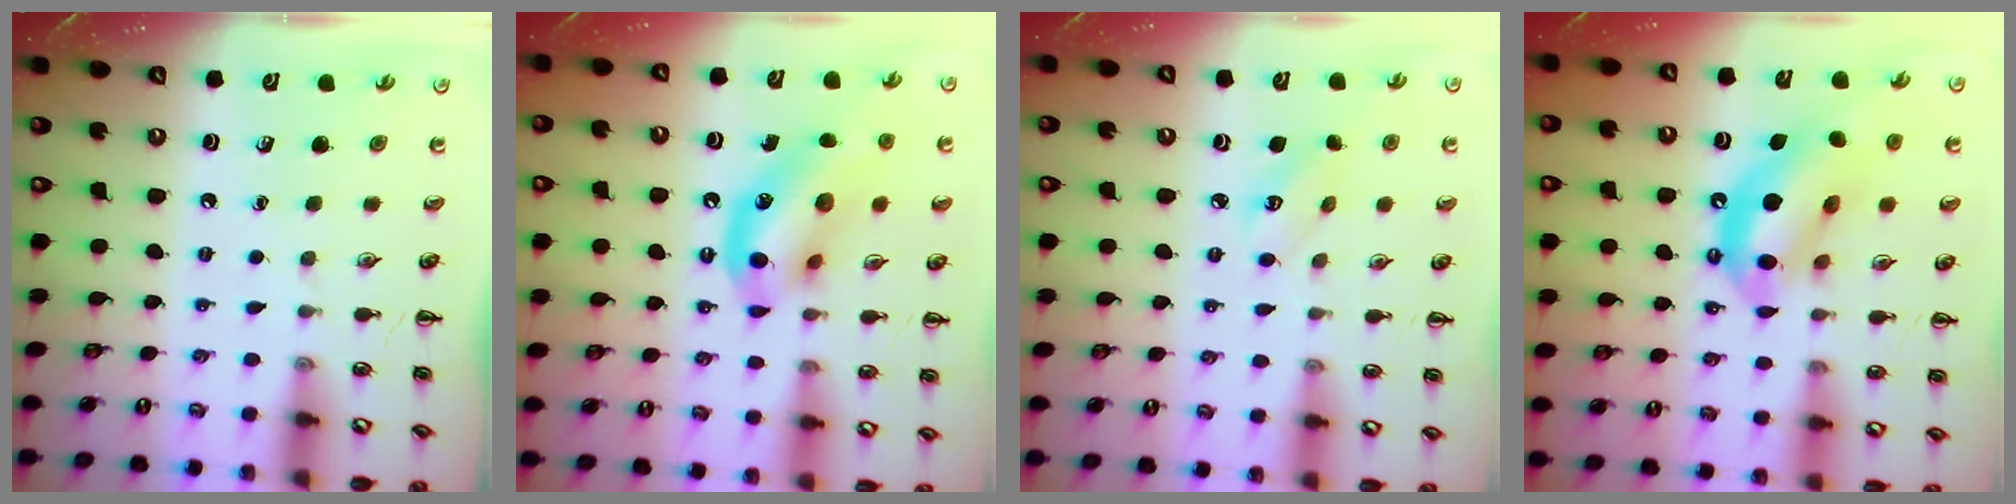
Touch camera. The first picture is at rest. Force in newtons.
{"total": 14.0, "press": 13.6, "slide": 3.3}
{"total": 3.0, "press": 2.9, "slide": 0.7}
{"total": 13.8, "press": 13.4, "slide": 3.5}